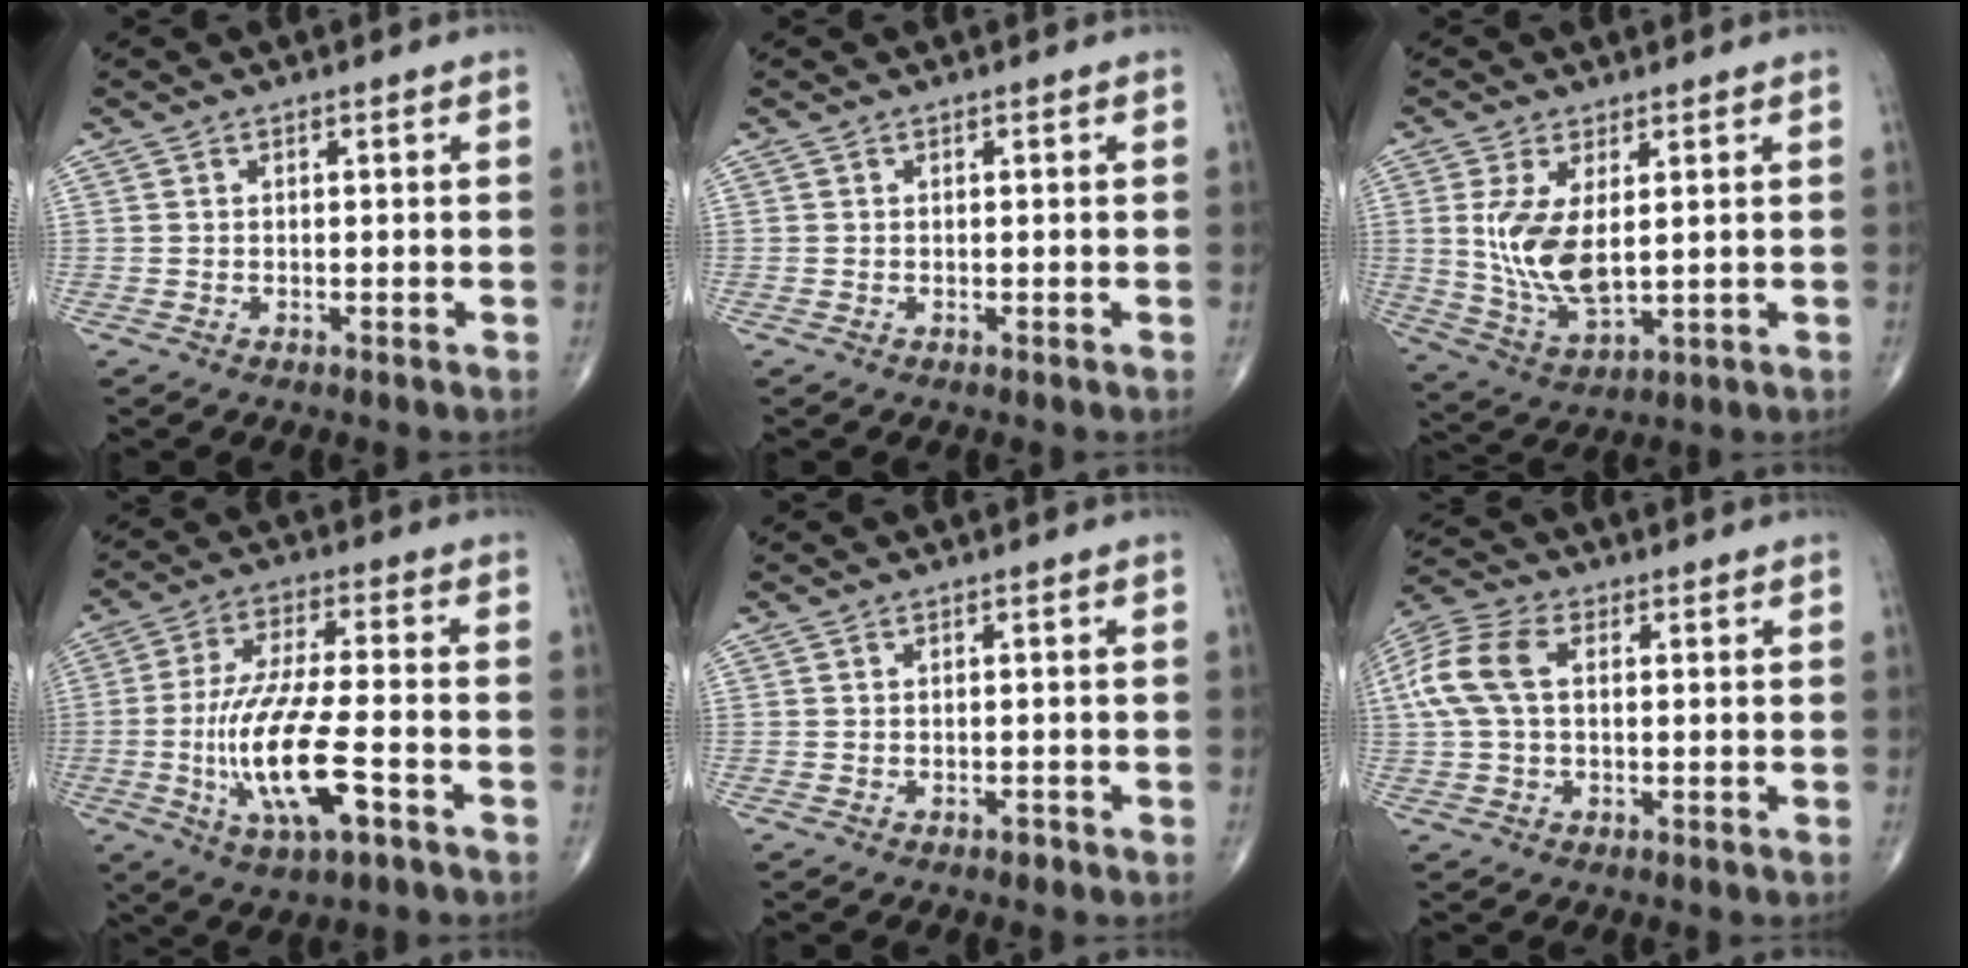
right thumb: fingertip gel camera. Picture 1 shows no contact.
{"total": 0.0}
{"total": 10.6, "force": [1.5, 4.9, 9.2], "torque": [-0.185, -0.019, 0.044]}
{"total": 15.4, "force": [-4.5, 4.2, 14.1], "torque": [-0.292, 0.013, -0.077]}
{"total": 0.8, "force": [-0.5, 0.4, 0.4], "torque": [-0.003, 0.000, -0.009]}
{"total": 10.4, "force": [1.7, 6.3, 8.1], "torque": [-0.191, 0.028, 0.032]}